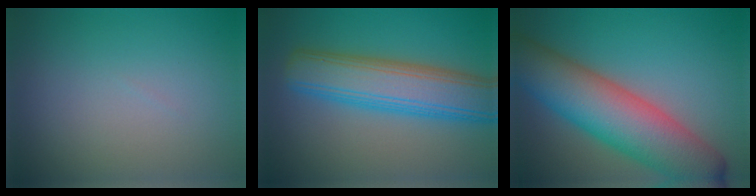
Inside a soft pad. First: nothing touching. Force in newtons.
{"total": 8.0, "press": 8.0, "slide": 0.4}
{"total": 11.2, "press": 11.2, "slide": 0.3}